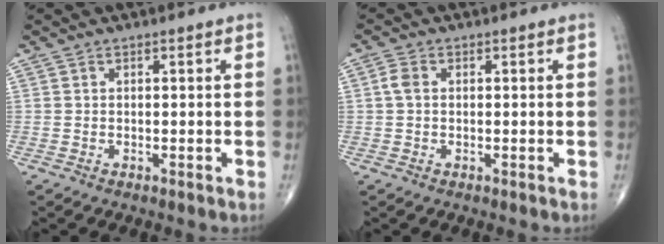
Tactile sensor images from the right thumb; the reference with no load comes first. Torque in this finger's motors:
{"motor_torque": [-0.30, 0.16, 0.33, 0.04, 0.02]}